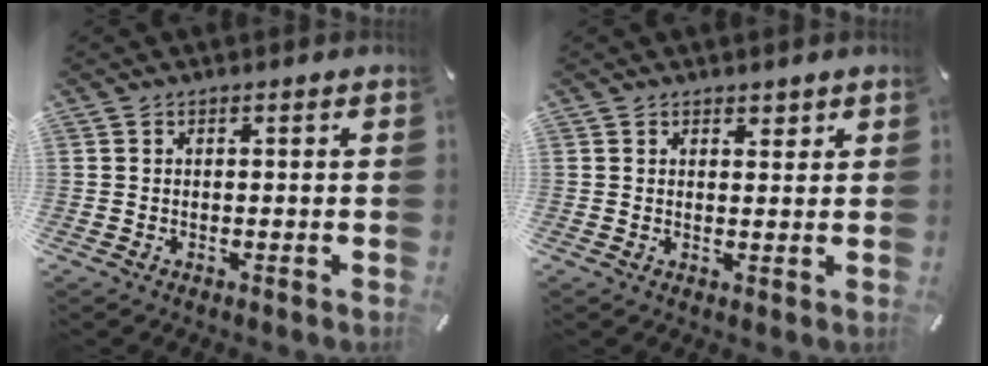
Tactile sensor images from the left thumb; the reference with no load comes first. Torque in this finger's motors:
{"motor_torque": [0.12, -0.28, 0.13, -0.12, 0.00]}